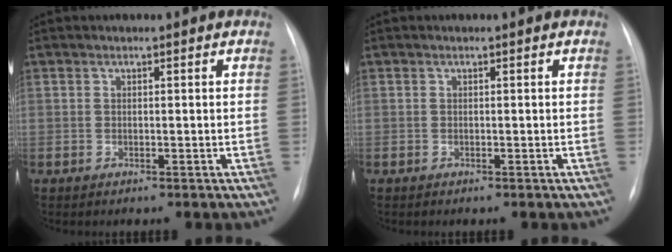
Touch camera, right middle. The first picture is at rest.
{"total": 0.0}